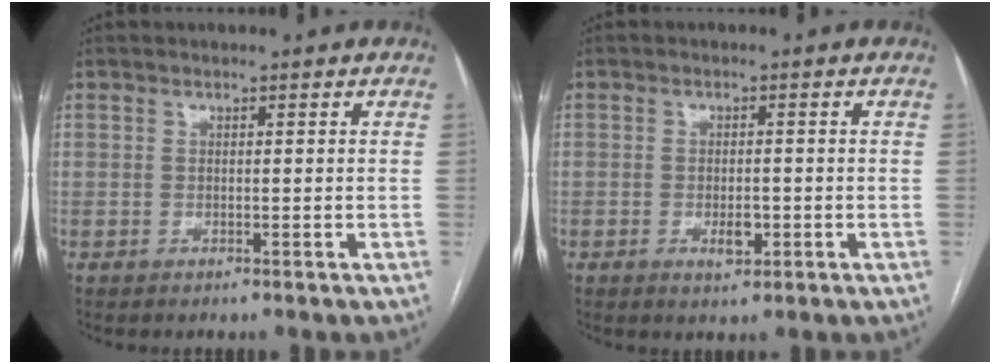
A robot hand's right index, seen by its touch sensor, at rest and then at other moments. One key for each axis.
{"total": 2.9, "fx": -1.0, "fy": 1.3, "fz": 2.4, "tx": -0.039, "ty": 0.001, "tz": -0.011}